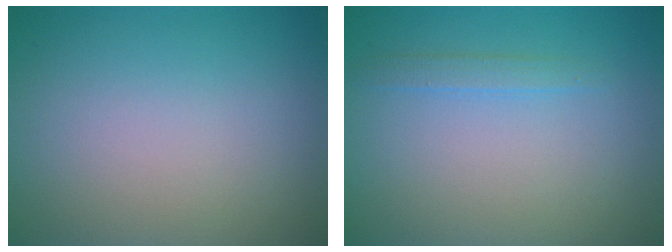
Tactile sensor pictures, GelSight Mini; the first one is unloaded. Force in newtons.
{"total": 1.1, "press": 1.1, "slide": 0.0}